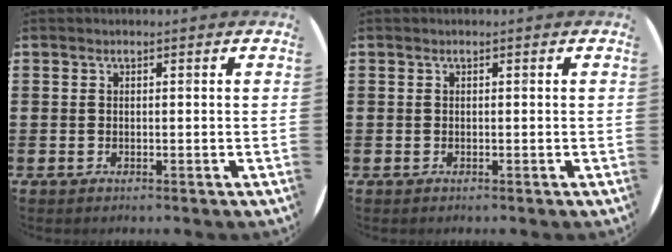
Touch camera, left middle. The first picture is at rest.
{"total": 0.0}